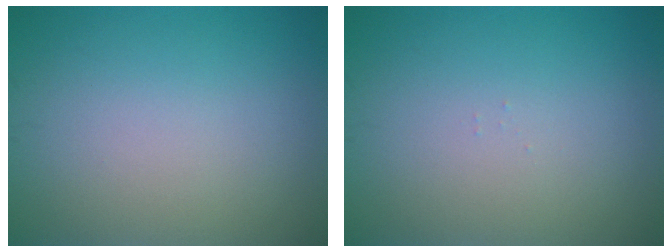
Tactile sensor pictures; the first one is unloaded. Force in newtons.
{"total": 0.0}